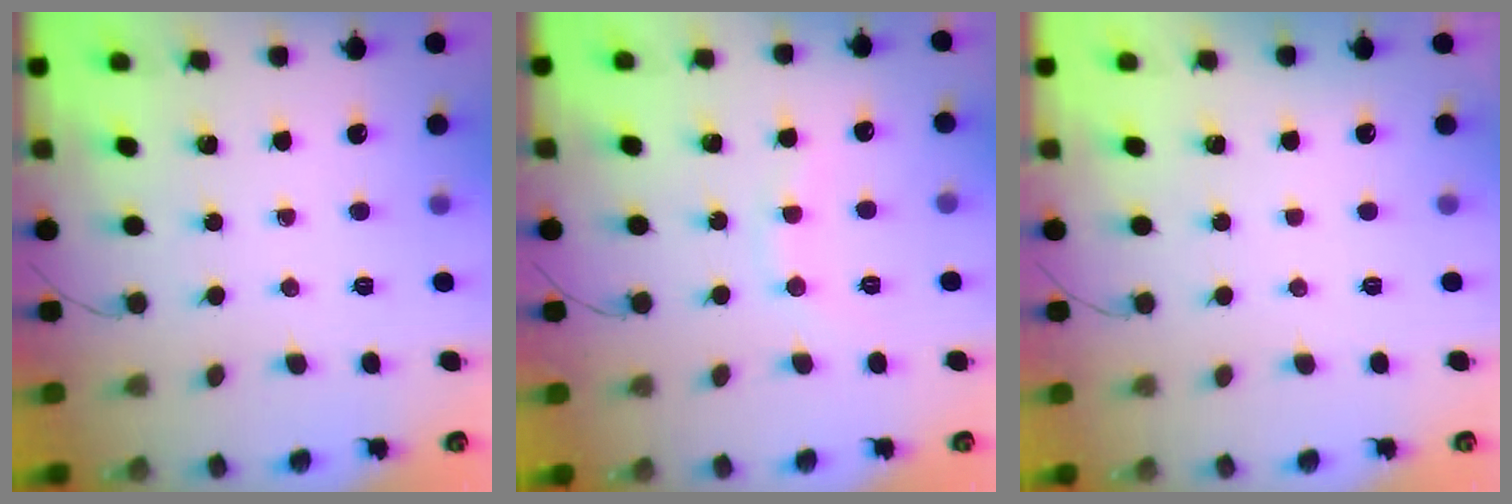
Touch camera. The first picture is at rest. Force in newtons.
{"total": 6.8, "press": 6.7, "slide": 1.6}
{"total": 2.9, "press": 2.9, "slide": 0.1}